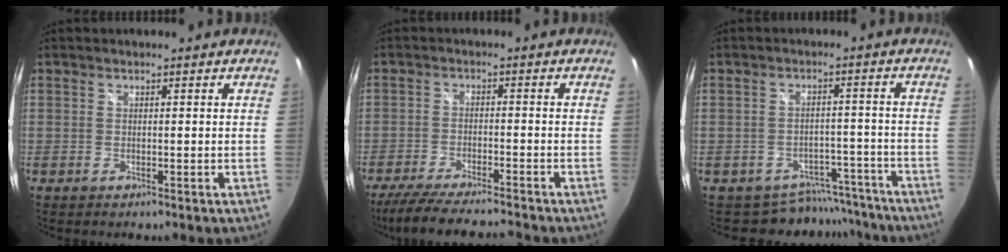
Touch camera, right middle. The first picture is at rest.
{"total": 12.6, "force": [-11.2, 0.6, 5.7], "torque": [-0.128, -0.022, -0.186]}
{"total": 9.2, "force": [-8.2, 4.2, 0.2], "torque": [0.000, 0.028, -0.097]}